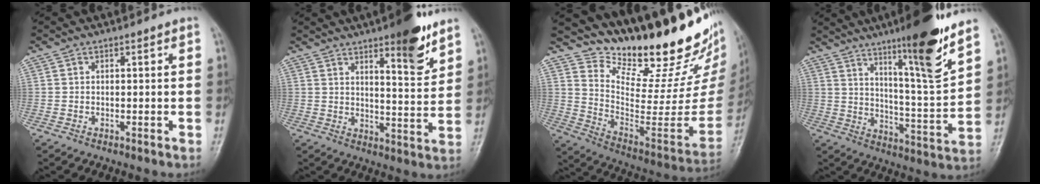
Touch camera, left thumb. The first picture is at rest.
{"total": 10.7, "force": [7.1, 2.5, 7.6], "torque": [-0.088, -0.048, 0.103]}
{"total": 27.7, "force": [22.8, 7.9, 13.6], "torque": [-0.173, -0.163, 0.336]}
{"total": 16.2, "force": [10.8, 1.4, 11.9], "torque": [-0.169, -0.074, 0.173]}